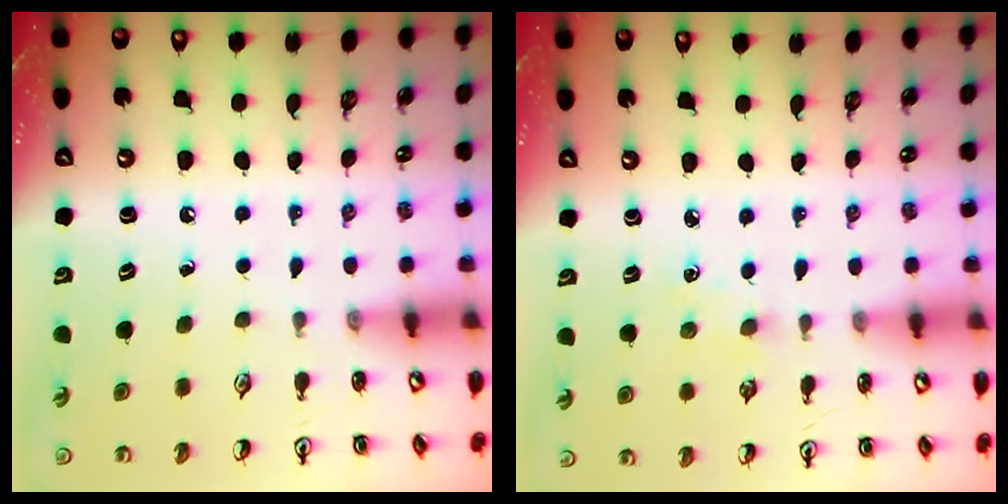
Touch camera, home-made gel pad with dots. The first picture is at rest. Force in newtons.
{"total": 1.9, "press": 1.8, "slide": 0.3}